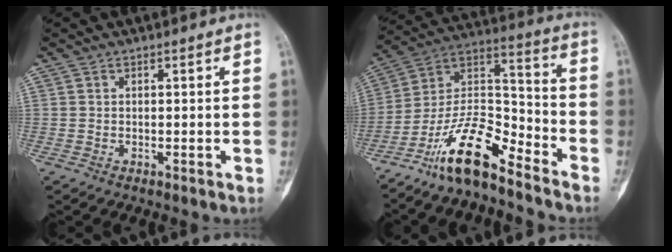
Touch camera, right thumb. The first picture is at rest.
{"total": 14.7, "force": [-10.8, 4.5, 8.9], "torque": [-0.156, 0.091, -0.205]}